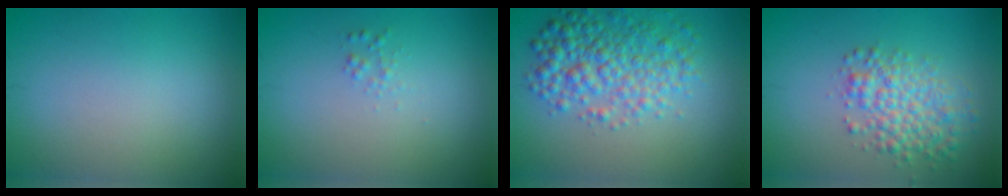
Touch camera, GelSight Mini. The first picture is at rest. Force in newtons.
{"total": 0.7, "press": 0.7, "slide": 0.0}
{"total": 5.3, "press": 5.3, "slide": 0.1}
{"total": 4.3, "press": 4.3, "slide": 0.1}